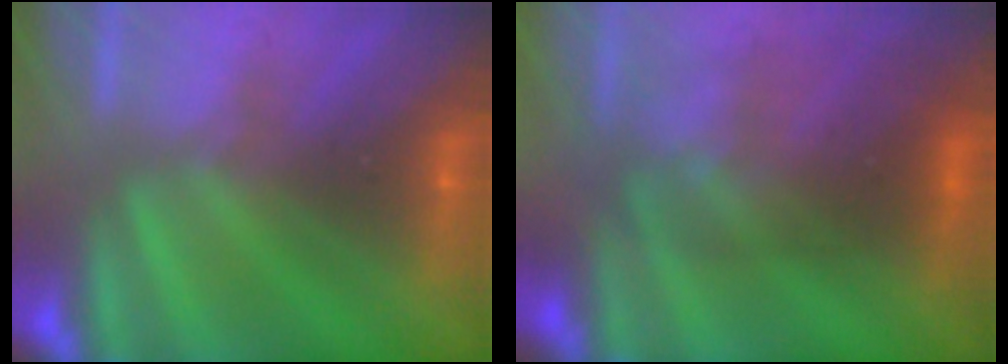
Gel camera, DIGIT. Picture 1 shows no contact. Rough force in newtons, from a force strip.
{"total": 2.8}